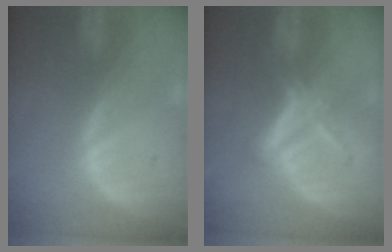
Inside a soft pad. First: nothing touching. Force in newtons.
{"total": 5.6, "press": 5.2, "slide": 2.2}